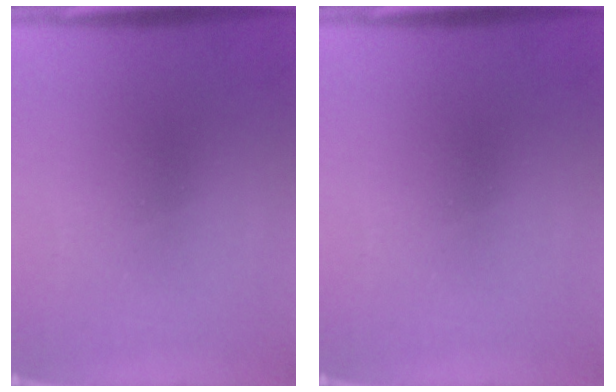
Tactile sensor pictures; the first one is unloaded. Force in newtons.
{"total": 0.0}